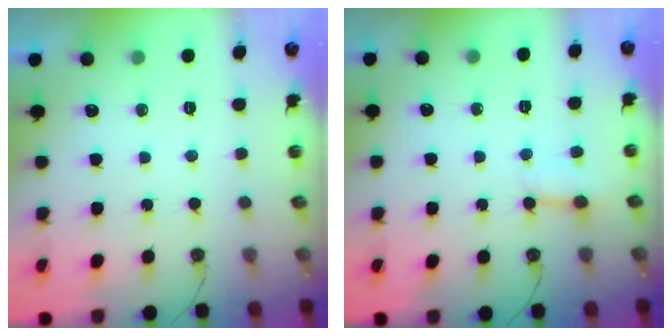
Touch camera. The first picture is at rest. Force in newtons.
{"total": 3.0, "press": 2.9, "slide": 0.3}